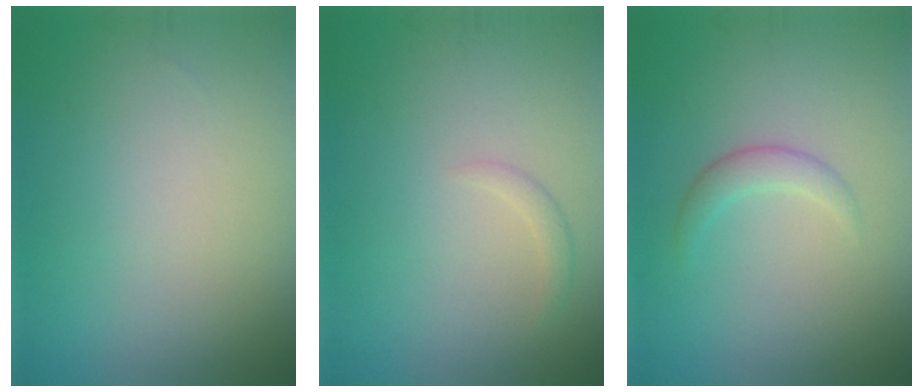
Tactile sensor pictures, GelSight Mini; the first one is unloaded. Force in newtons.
{"total": 1.0, "press": 1.0, "slide": 0.1}
{"total": 1.7, "press": 1.7, "slide": 0.1}